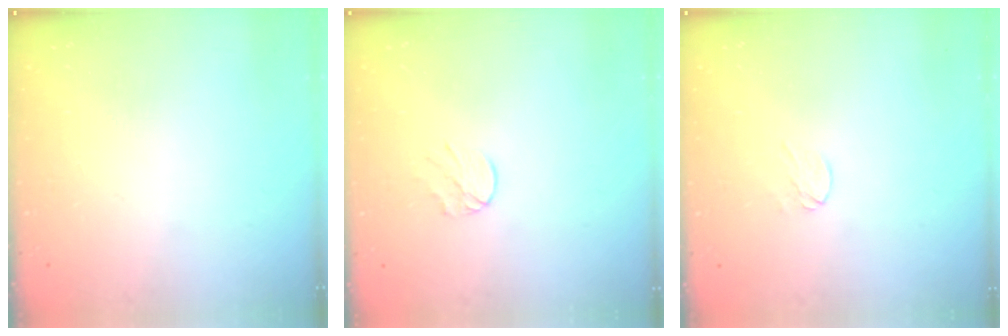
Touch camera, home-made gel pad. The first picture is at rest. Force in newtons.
{"total": 3.1, "press": 3.0, "slide": 0.4}
{"total": 3.0, "press": 3.0, "slide": 0.2}